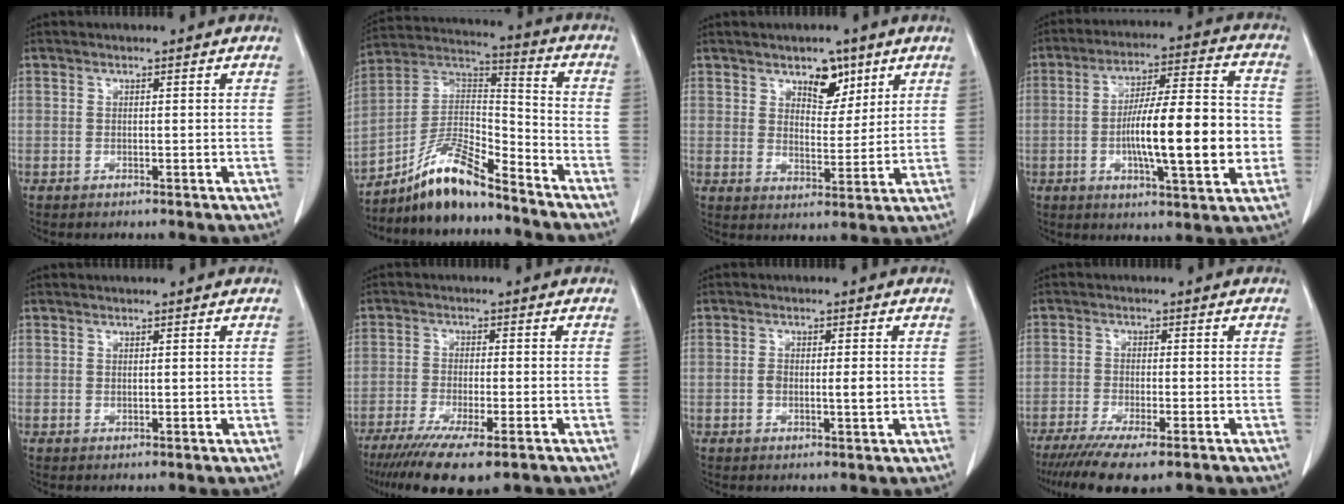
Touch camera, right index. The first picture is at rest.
{"total": 12.3, "force": [-9.9, 2.3, 6.9], "torque": [-0.129, 0.024, -0.181]}
{"total": 6.2, "force": [3.8, 3.4, 3.5], "torque": [-0.048, 0.001, 0.063]}
{"total": 16.8, "force": [-2.5, 3.0, 16.3], "torque": [-0.266, 0.013, -0.038]}
{"total": 0.0}
{"total": 13.4, "force": [-9.6, 2.4, 9.1], "torque": [-0.151, -0.033, -0.150]}
{"total": 3.4, "force": [-0.3, 1.1, 3.2], "torque": [-0.061, 0.001, -0.003]}
{"total": 11.5, "force": [-8.6, 2.1, 7.4], "torque": [-0.113, -0.023, -0.132]}